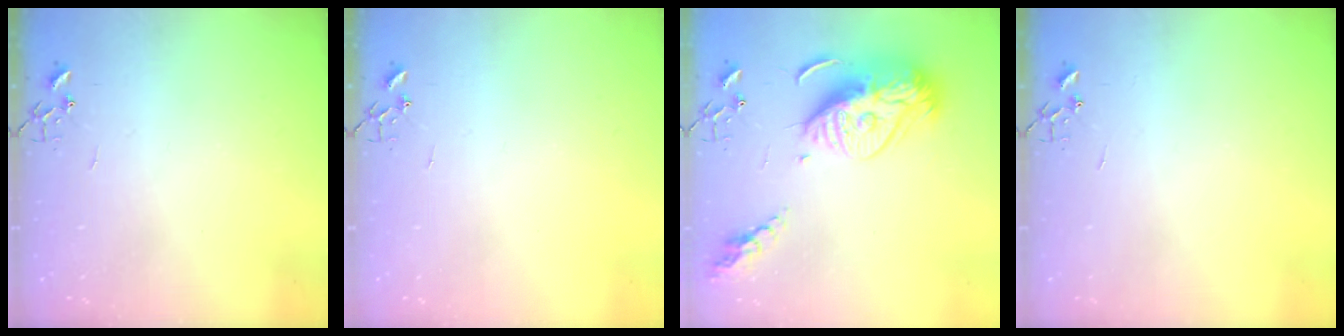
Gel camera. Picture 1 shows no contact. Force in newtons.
{"total": 0.0}
{"total": 18.4, "press": 18.3, "slide": 1.7}
{"total": 0.0}